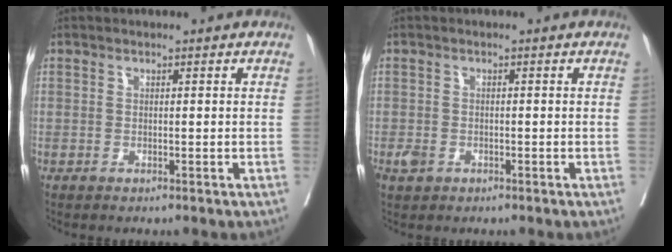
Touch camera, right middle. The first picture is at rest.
{"total": 1.8, "force": [-0.9, 1.3, 0.8], "torque": [-0.016, 0.003, -0.011]}